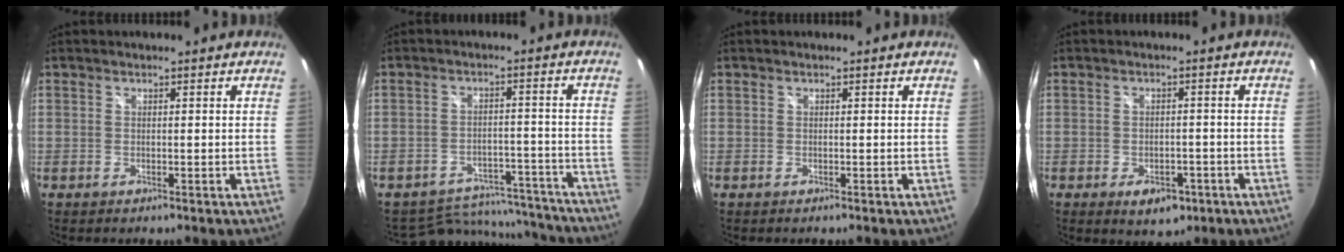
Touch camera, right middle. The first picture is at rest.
{"total": 14.6, "force": [-13.4, 5.3, 2.6], "torque": [-0.056, 0.028, -0.166]}
{"total": 0.0}
{"total": 5.8, "force": [-3.2, 3.5, 3.4], "torque": [-0.061, -0.003, -0.036]}